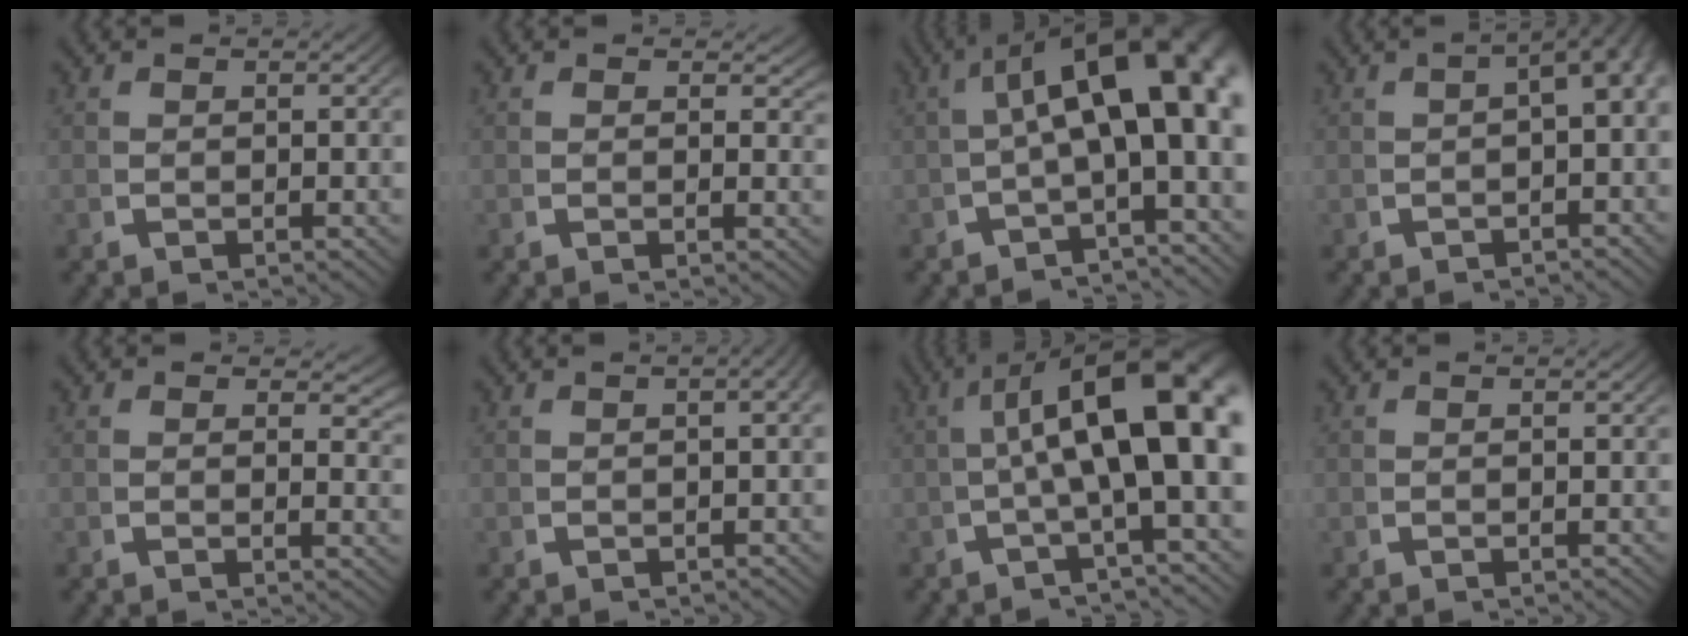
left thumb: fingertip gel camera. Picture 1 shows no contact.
{"total": 2.0, "force": [1.4, 1.1, 0.8], "torque": [-0.005, -0.004, 0.016]}
{"total": 13.5, "force": [0.8, 6.7, 11.7], "torque": [-0.145, 0.005, -0.002]}
{"total": 4.9, "force": [0.0, 2.4, 4.2], "torque": [-0.045, 0.015, -0.008]}
{"total": 2.5, "force": [1.7, 1.3, 1.3], "torque": [-0.007, -0.005, 0.019]}
{"total": 3.1, "force": [0.2, 1.3, 2.8], "torque": [-0.026, 0.018, -0.003]}
{"total": 15.2, "force": [1.8, 6.8, 13.5], "torque": [-0.169, 0.014, 0.008]}
{"total": 0.0}